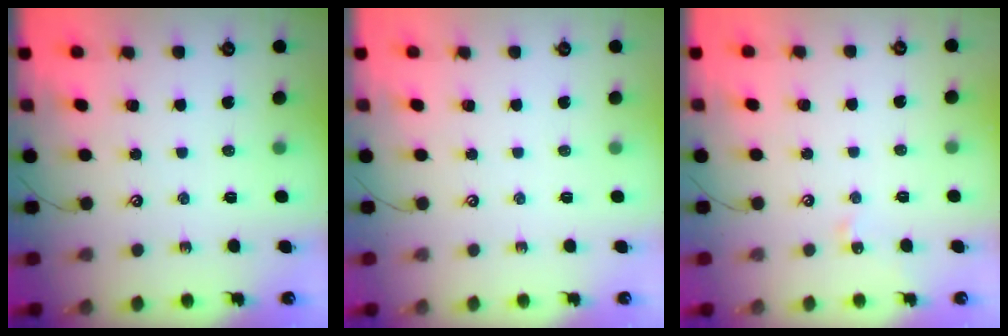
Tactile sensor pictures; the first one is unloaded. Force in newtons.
{"total": 0.0}
{"total": 3.9, "press": 3.9, "slide": 0.6}